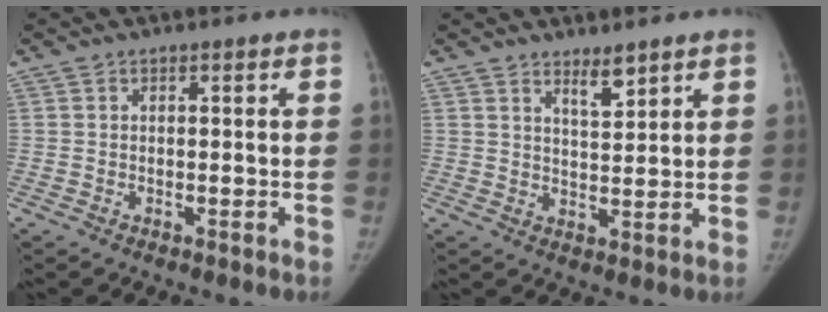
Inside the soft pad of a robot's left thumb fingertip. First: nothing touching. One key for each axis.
{"total": 4.0, "fx": 3.1, "fy": 0.9, "fz": 2.3, "tx": -0.029, "ty": -0.031, "tz": 0.055}